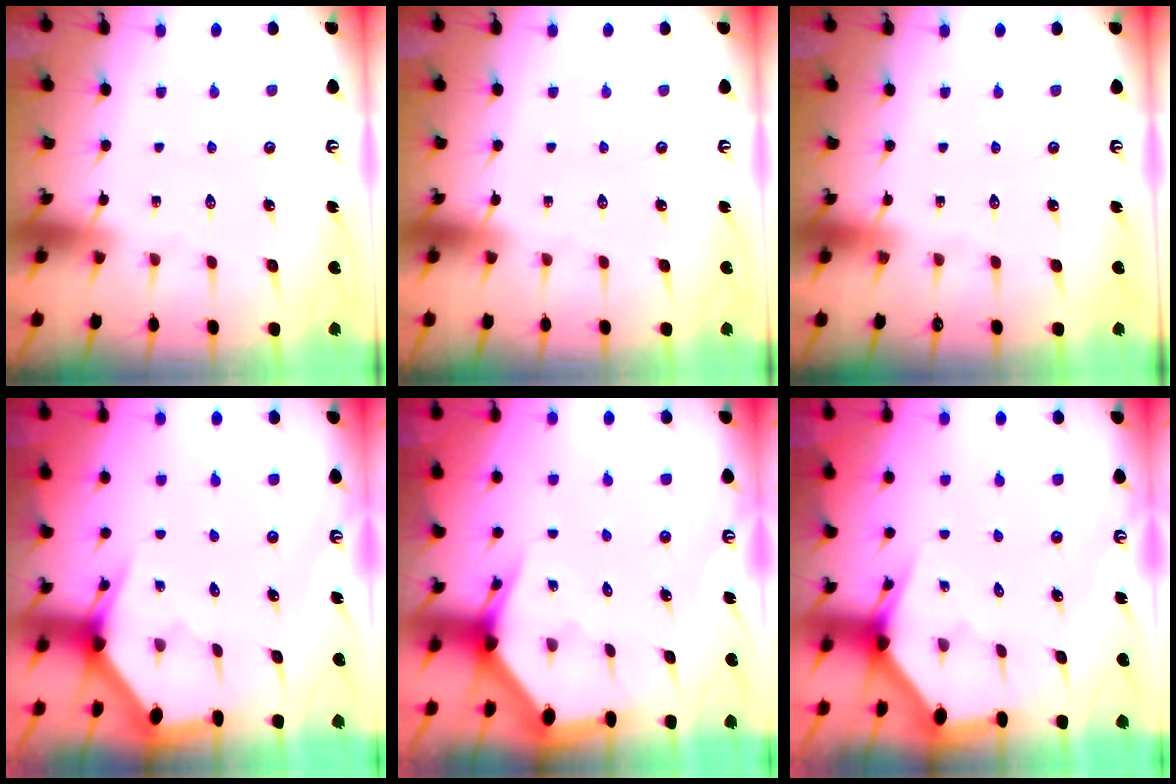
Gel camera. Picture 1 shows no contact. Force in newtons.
{"total": 0.0}
{"total": 0.0}
{"total": 3.0, "press": 3.0, "slide": 0.0}
{"total": 2.9, "press": 2.9, "slide": 0.2}
{"total": 2.8, "press": 2.8, "slide": 0.2}